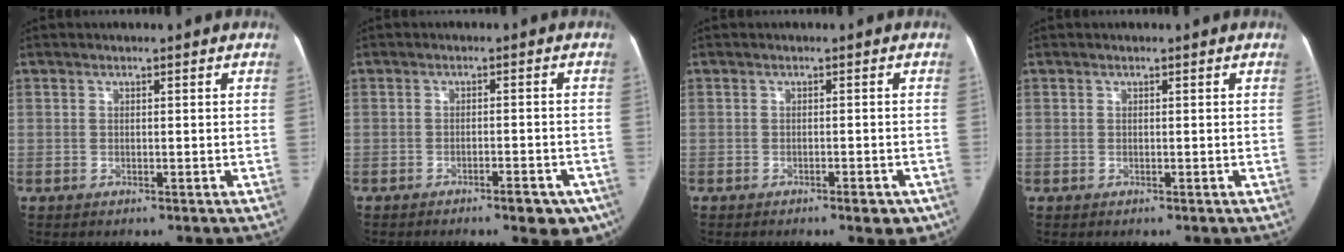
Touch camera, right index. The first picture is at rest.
{"total": 5.5, "force": [-3.7, 1.5, 3.7], "torque": [-0.034, 0.002, -0.045]}
{"total": 2.6, "force": [-1.7, 0.7, 1.8], "torque": [-0.017, -0.001, -0.019]}
{"total": 0.0}